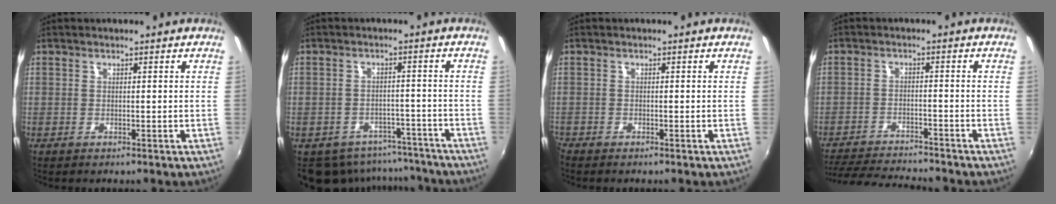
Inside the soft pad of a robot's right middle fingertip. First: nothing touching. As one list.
[{"total": 11.4, "force": [-9.2, 6.1, 2.8], "torque": [-0.065, 0.014, -0.104]}, {"total": 0.9, "force": [-0.9, 0.2, 0.1], "torque": [-0.006, -0.005, -0.022]}, {"total": 12.6, "force": [-11.7, 1.3, 4.5], "torque": [-0.108, -0.013, -0.186]}]